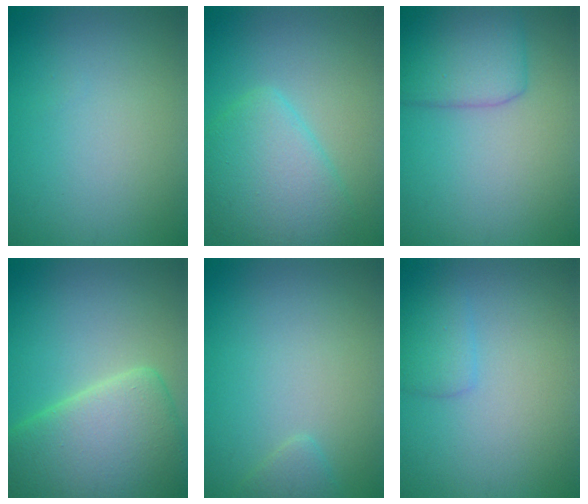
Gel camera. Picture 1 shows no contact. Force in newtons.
{"total": 5.2, "press": 5.2, "slide": 0.4}
{"total": 4.6, "press": 4.6, "slide": 0.2}
{"total": 9.2, "press": 9.2, "slide": 0.8}
{"total": 1.1, "press": 1.1, "slide": 0.1}
{"total": 1.6, "press": 1.6, "slide": 0.1}